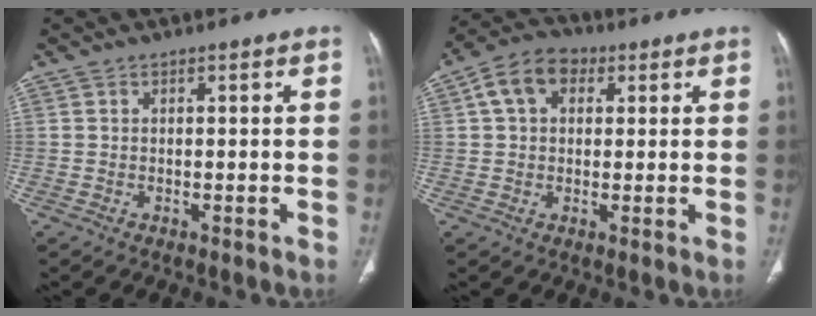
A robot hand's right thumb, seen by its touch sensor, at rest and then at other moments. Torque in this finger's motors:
{"motor_torque": [-0.39, 0.49, 0.51, 0.29, 0.03]}